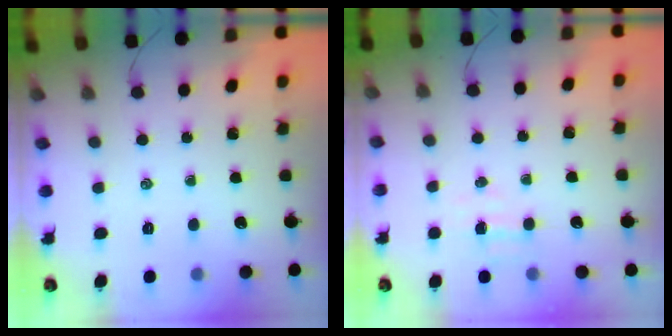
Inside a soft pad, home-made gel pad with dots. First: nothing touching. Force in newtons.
{"total": 4.0, "press": 3.9, "slide": 1.1}